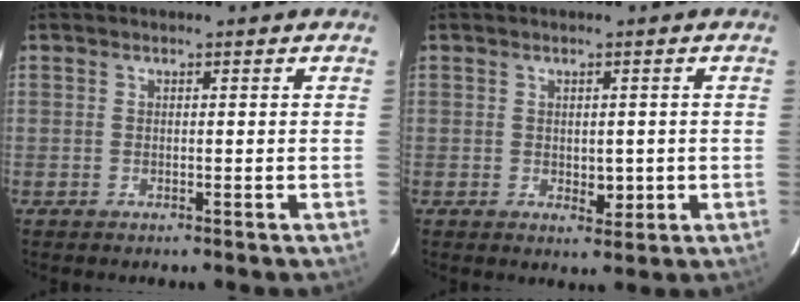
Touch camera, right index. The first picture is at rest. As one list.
[{"total": 2.8, "force": [-0.3, 1.6, 2.2], "torque": [-0.028, -0.003, 0.003]}]